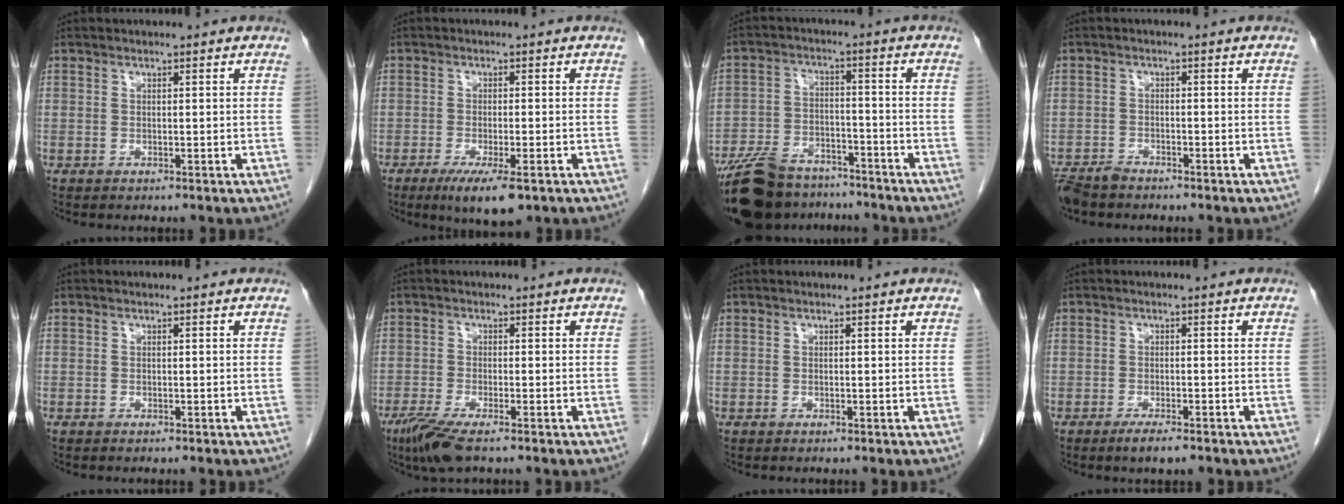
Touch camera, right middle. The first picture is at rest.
{"total": 7.0, "force": [-4.2, 1.4, 5.4], "torque": [-0.089, -0.018, -0.062]}
{"total": 14.6, "force": [-12.2, 6.0, 5.4], "torque": [-0.101, 0.010, -0.196]}
{"total": 4.2, "force": [-3.7, 1.3, 1.4], "torque": [-0.025, -0.009, -0.068]}
{"total": 0.0}
{"total": 5.2, "force": [-3.5, 1.2, 3.7], "torque": [-0.073, -0.012, -0.058]}
{"total": 0.0}
{"total": 3.0, "force": [-2.1, 0.5, 2.1], "torque": [-0.035, -0.003, -0.034]}